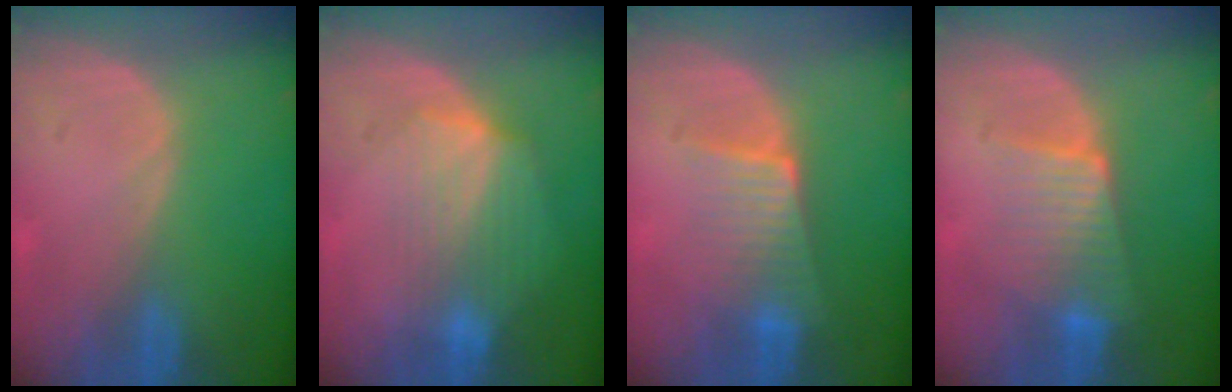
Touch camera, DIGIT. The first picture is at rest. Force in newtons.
{"total": 7.2, "press": 6.7, "slide": 2.6}
{"total": 6.5, "press": 5.8, "slide": 2.9}
{"total": 6.4, "press": 6.1, "slide": 2.2}